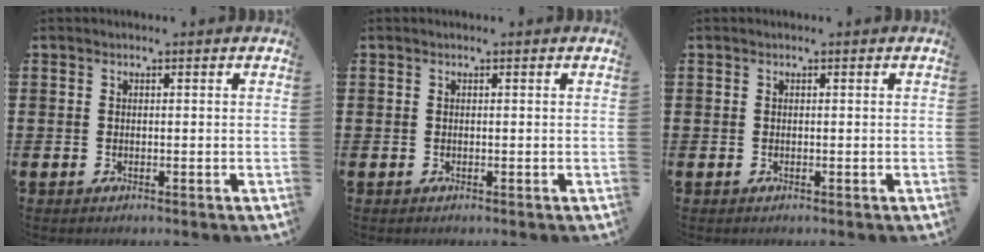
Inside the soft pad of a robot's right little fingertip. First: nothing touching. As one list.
[{"total": 0.0}, {"total": 0.0}]